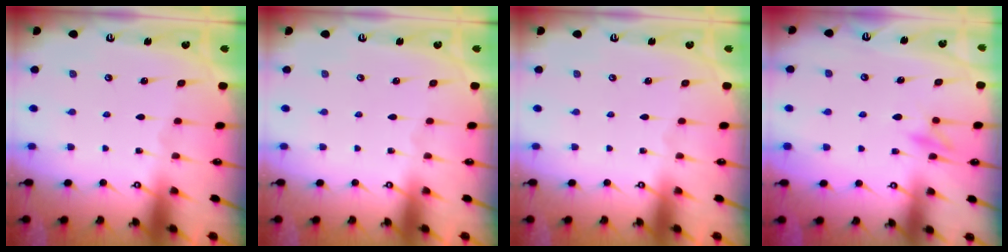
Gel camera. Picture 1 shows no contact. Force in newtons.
{"total": 0.0}
{"total": 0.0}
{"total": 9.9, "press": 9.9, "slide": 0.9}